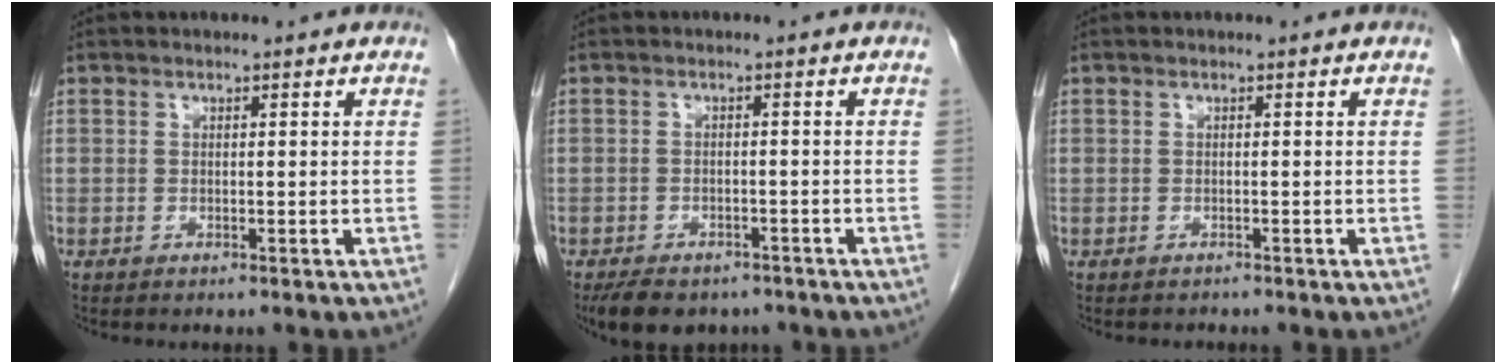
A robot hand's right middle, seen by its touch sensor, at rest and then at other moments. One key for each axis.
{"total": 8.3, "fx": -6.3, "fy": 4.1, "fz": 3.3, "tx": -0.047, "ty": -0.003, "tz": -0.090}
{"total": 0.5, "fx": -0.5, "fy": 0.2, "fz": -0.2, "tx": -0.011, "ty": -0.003, "tz": -0.010}